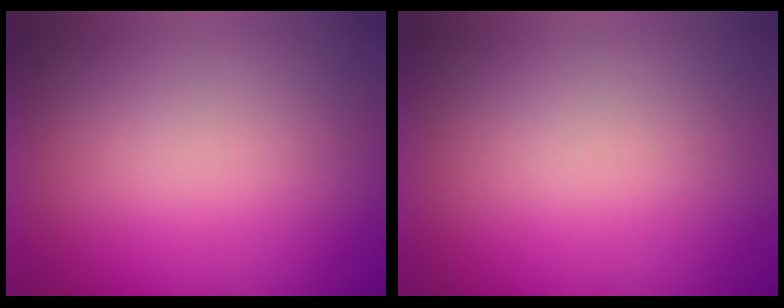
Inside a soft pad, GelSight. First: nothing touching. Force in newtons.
{"total": 0.0}